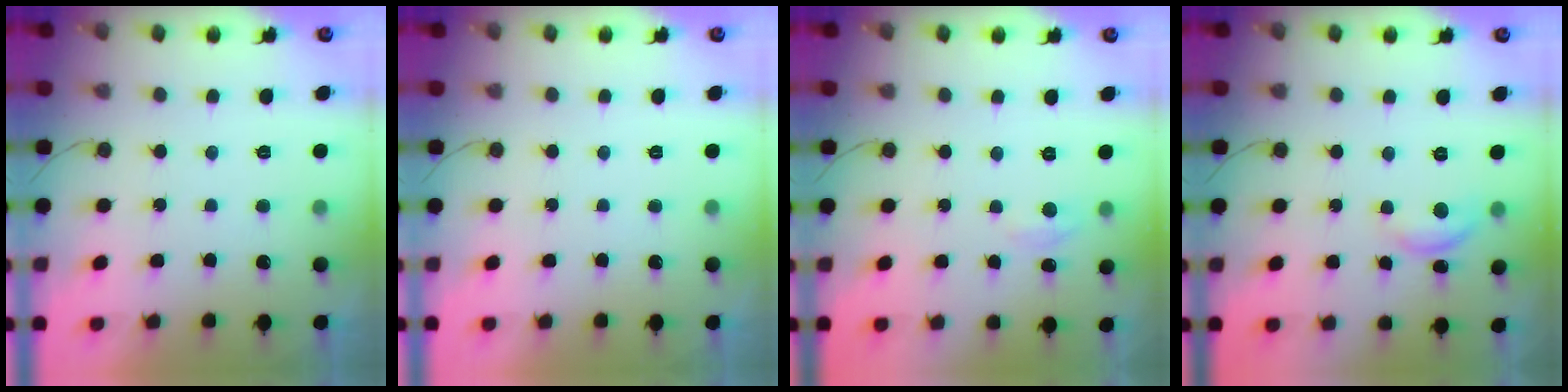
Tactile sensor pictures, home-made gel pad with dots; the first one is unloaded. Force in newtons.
{"total": 0.0}
{"total": 3.2, "press": 3.1, "slide": 0.4}
{"total": 6.9, "press": 6.8, "slide": 0.4}